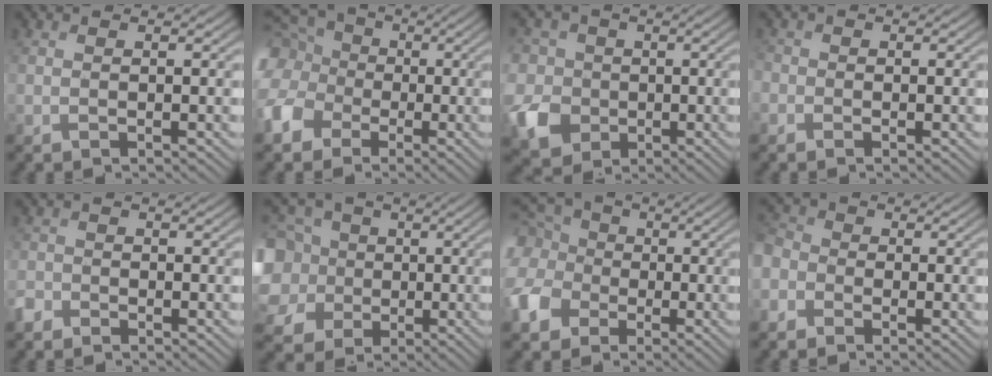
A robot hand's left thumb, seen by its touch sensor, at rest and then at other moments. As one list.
[{"total": 13.2, "force": [-0.7, 11.6, 6.3], "torque": [-0.221, -0.012, -0.032]}, {"total": 9.3, "force": [-1.5, 8.3, 4.0], "torque": [-0.129, -0.011, -0.045]}, {"total": 1.6, "force": [-0.8, 1.3, 0.3], "torque": [-0.007, -0.003, -0.022]}, {"total": 2.3, "force": [-1.7, 1.6, 0.4], "torque": [-0.012, -0.001, -0.047]}, {"total": 13.4, "force": [-0.4, 12.2, 5.7], "torque": [-0.221, -0.007, -0.029]}, {"total": 12.8, "force": [-1.6, 10.9, 6.5], "torque": [-0.216, -0.012, -0.046]}, {"total": 5.0, "force": [-2.5, 3.8, 2.1], "torque": [-0.069, -0.004, -0.062]}]